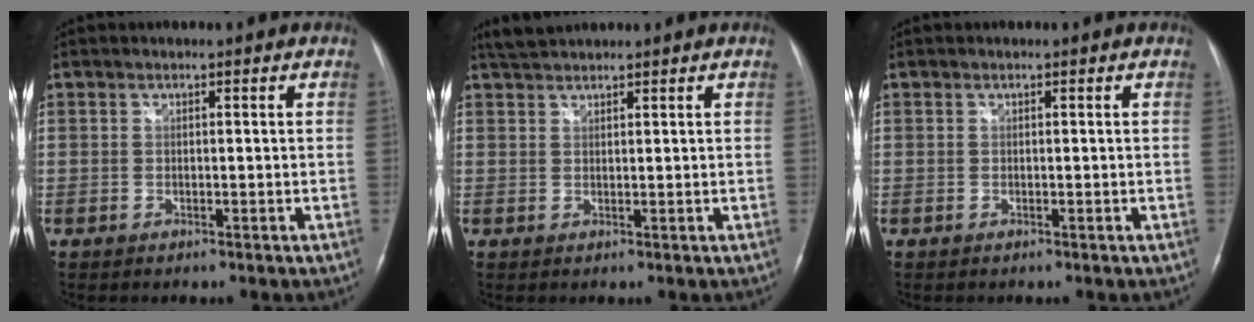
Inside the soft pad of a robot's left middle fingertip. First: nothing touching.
{"total": 2.8, "force": [2.8, 0.3, 0.6], "torque": [-0.017, 0.016, 0.053]}
{"total": 0.0}